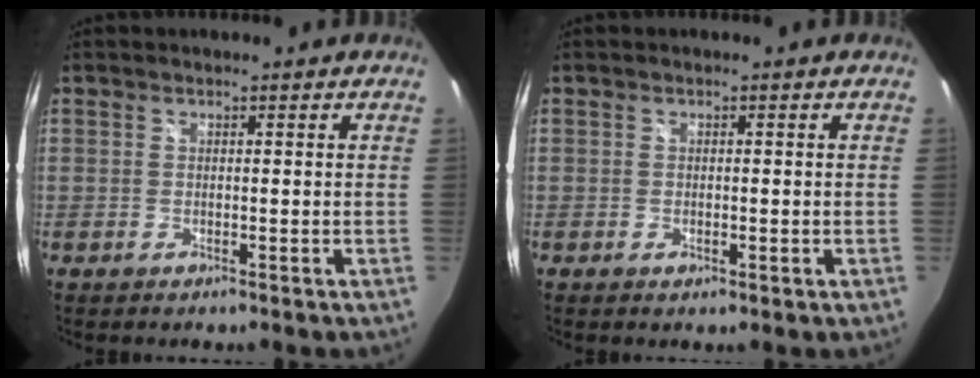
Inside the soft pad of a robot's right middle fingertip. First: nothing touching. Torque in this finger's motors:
{"motor_torque": [-0.58, -0.02, -0.01, -0.02]}